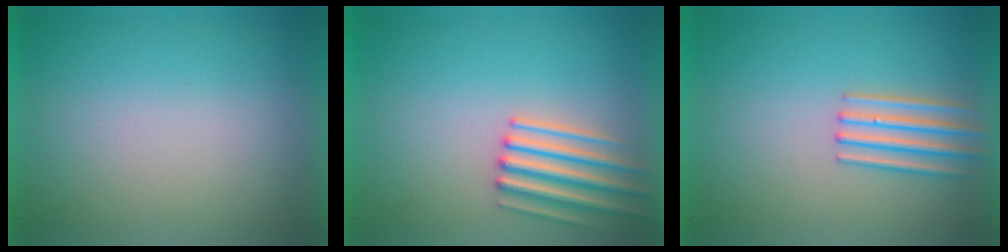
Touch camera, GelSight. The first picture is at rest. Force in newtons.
{"total": 3.1}
{"total": 2.7}